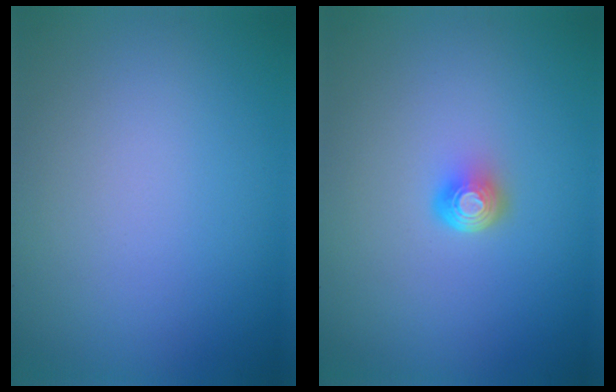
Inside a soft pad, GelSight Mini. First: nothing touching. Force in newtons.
{"total": 2.0, "press": 1.3, "slide": 1.6}